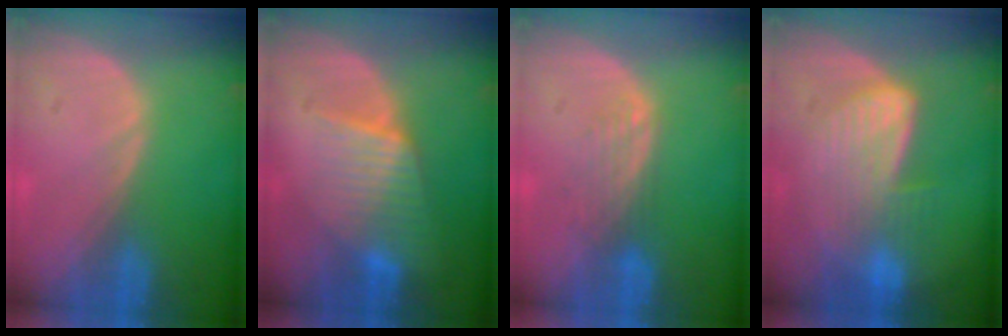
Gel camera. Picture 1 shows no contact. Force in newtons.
{"total": 6.4, "press": 6.2, "slide": 1.6}
{"total": 3.5, "press": 2.8, "slide": 2.0}
{"total": 6.7, "press": 6.7, "slide": 0.4}